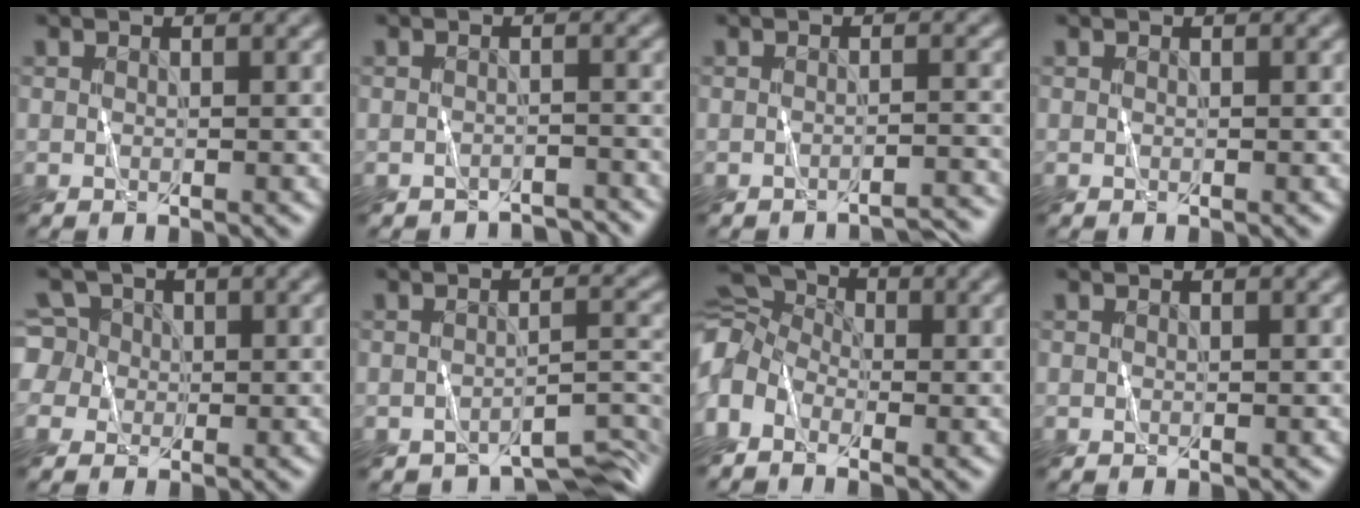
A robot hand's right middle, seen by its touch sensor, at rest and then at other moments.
{"total": 2.5, "force": [-2.4, 0.4, 0.2], "torque": [0.004, 0.001, -0.031]}
{"total": 2.7, "force": [-2.6, 0.2, 0.7], "torque": [0.002, 0.006, -0.034]}
{"total": 0.0}
{"total": 4.6, "force": [0.4, 4.4, 1.4], "torque": [-0.025, 0.036, -0.014]}
{"total": 4.2, "force": [-3.6, 0.9, 1.9], "torque": [-0.021, -0.006, -0.044]}
{"total": 7.8, "force": [-1.2, 5.4, 5.5], "torque": [-0.124, 0.025, -0.033]}
{"total": 0.0}